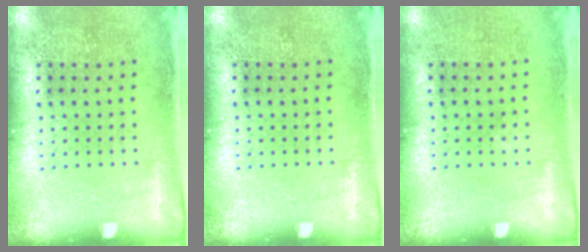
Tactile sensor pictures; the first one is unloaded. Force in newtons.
{"total": 0.0}
{"total": 0.0}